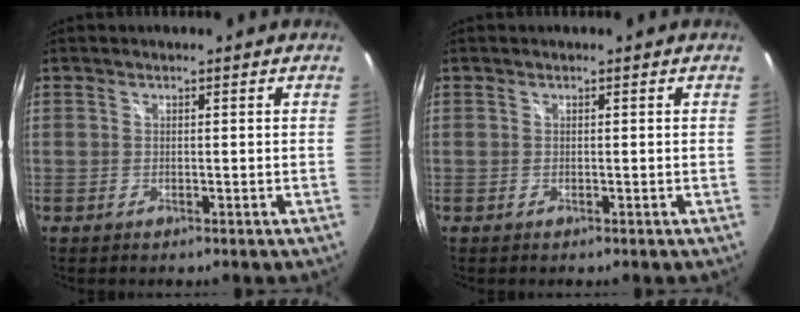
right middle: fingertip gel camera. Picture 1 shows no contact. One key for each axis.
{"total": 0.0}